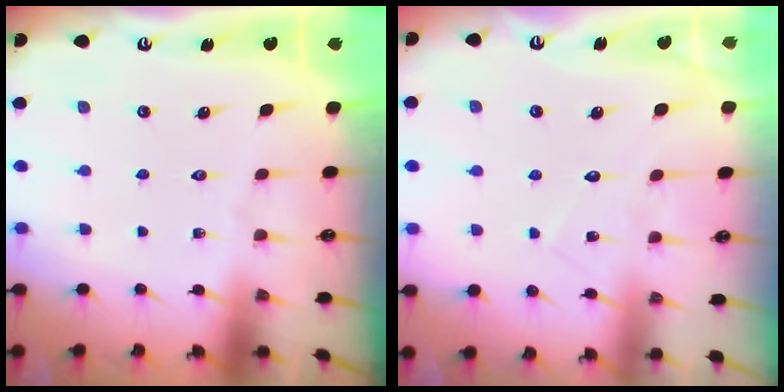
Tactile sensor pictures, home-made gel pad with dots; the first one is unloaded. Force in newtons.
{"total": 6.1, "press": 6.1, "slide": 0.5}